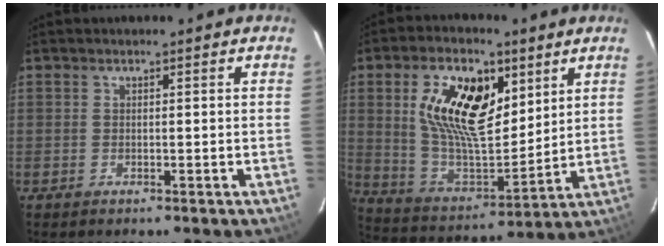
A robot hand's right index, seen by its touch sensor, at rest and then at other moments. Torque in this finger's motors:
{"motor_torque": [1.44, 0.70, 1.04, 0.21]}